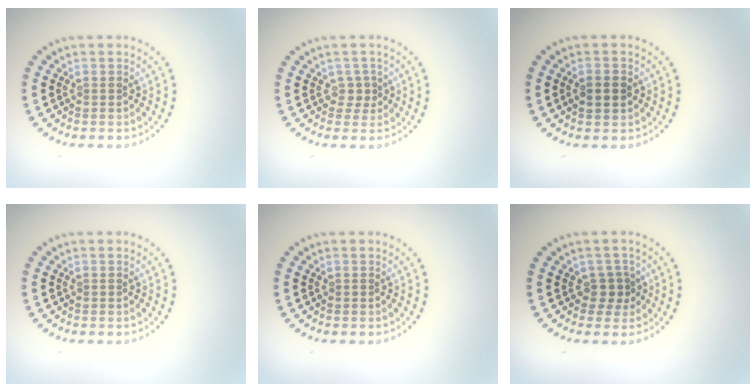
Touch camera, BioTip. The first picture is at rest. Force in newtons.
{"total": 1.2, "press": 0.9, "slide": 0.8}
{"total": 2.4, "press": 2.4, "slide": 0.0}
{"total": 0.0}
{"total": 0.0}
{"total": 1.8, "press": 1.5, "slide": 1.0}